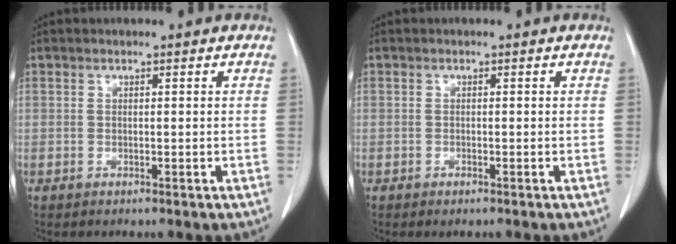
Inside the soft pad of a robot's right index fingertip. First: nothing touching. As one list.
[{"total": 0.6, "force": [-0.5, 0.2, 0.4], "torque": [-0.009, -0.002, -0.003]}]